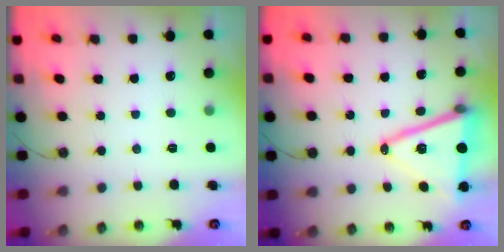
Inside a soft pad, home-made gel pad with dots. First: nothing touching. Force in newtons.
{"total": 17.2, "press": 16.8, "slide": 3.6}